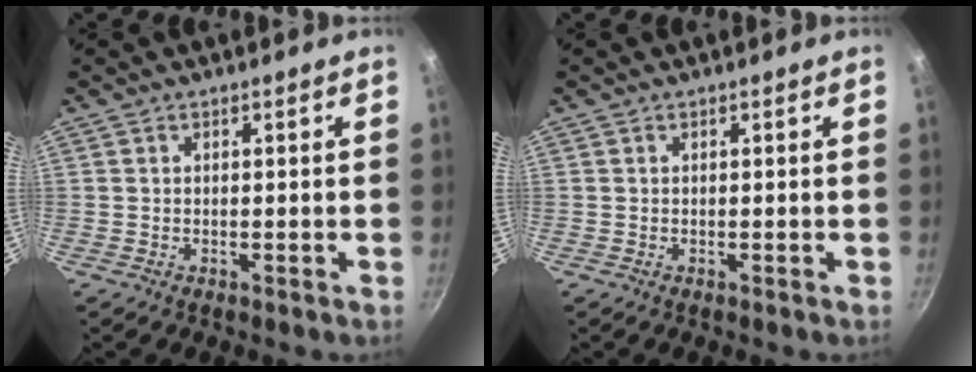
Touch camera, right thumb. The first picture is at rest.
{"total": 0.0}